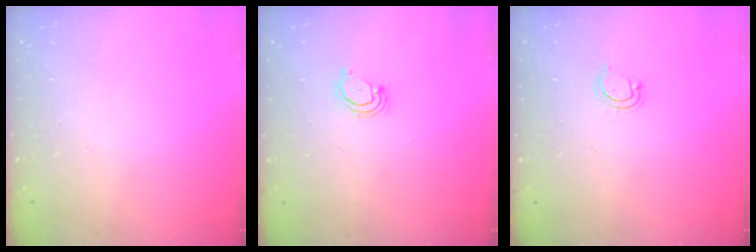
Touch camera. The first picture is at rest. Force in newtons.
{"total": 2.5, "press": 2.5, "slide": 0.3}
{"total": 3.4, "press": 3.4, "slide": 0.2}